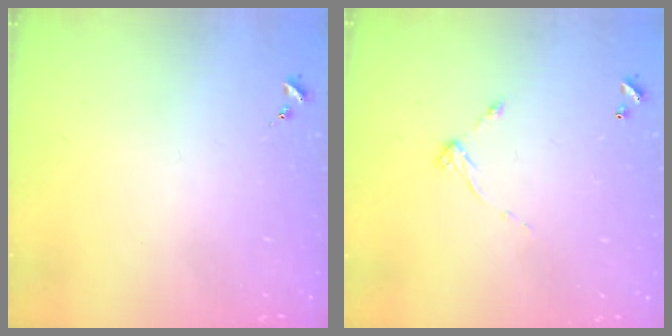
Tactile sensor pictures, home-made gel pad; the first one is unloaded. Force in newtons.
{"total": 5.4, "press": 5.4, "slide": 0.3}